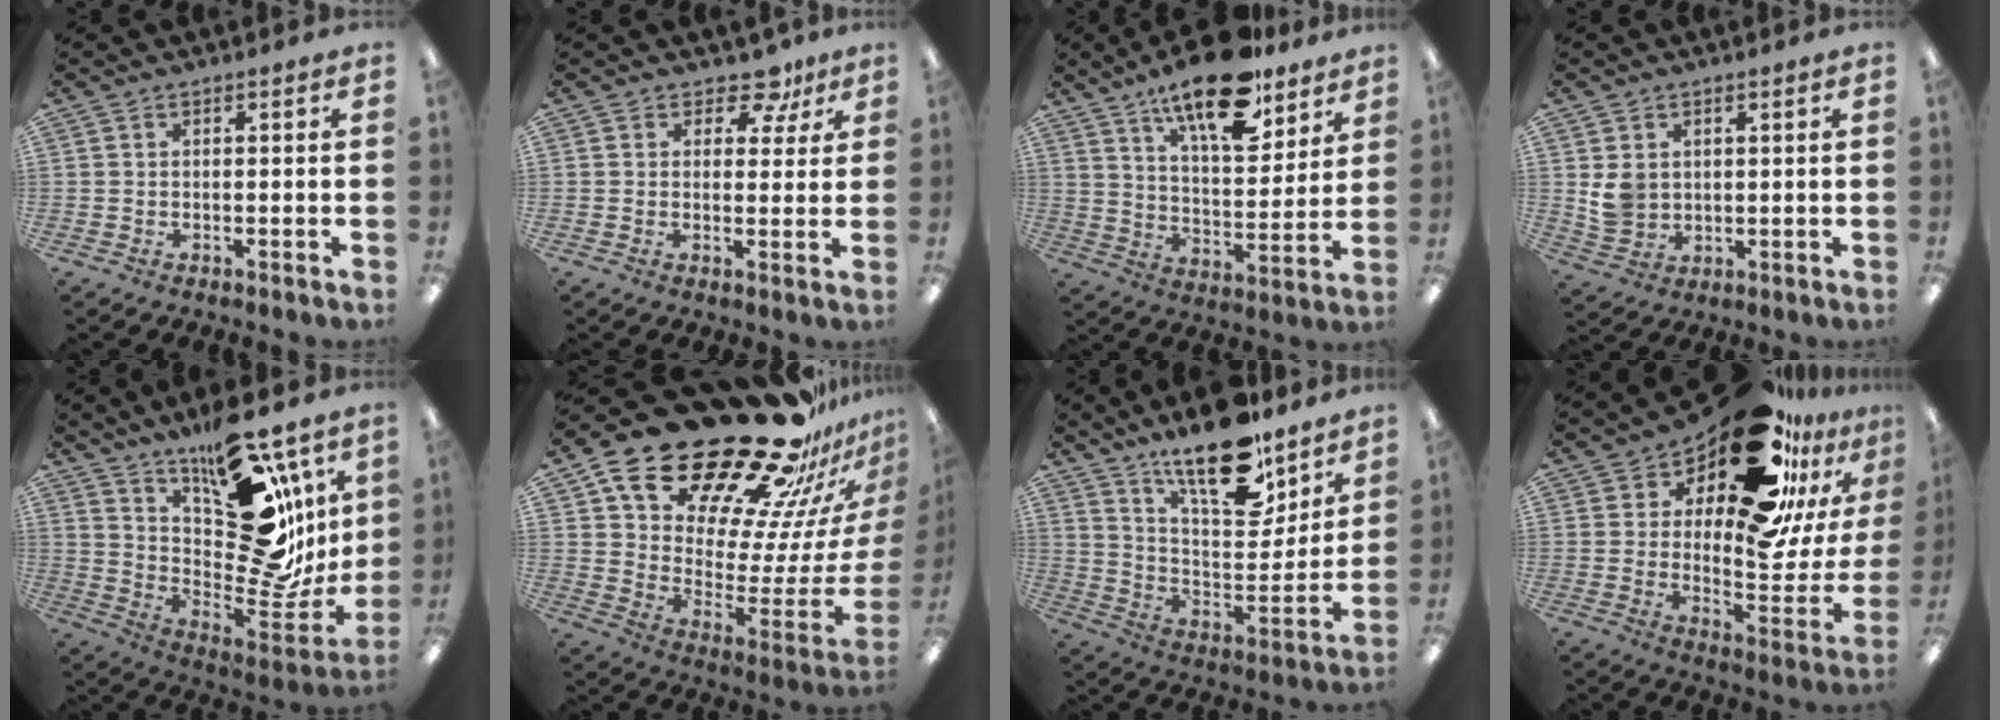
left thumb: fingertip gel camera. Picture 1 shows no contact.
{"total": 7.2, "force": [4.8, 4.1, 3.5], "torque": [-0.043, -0.021, 0.082]}
{"total": 18.0, "force": [13.4, 6.3, 10.3], "torque": [-0.164, -0.078, 0.224]}
{"total": 5.7, "force": [1.8, 5.0, 2.1], "torque": [-0.031, 0.004, 0.038]}
{"total": 23.3, "force": [10.7, 11.1, 17.5], "torque": [-0.224, -0.094, 0.191]}
{"total": 31.0, "force": [24.6, 11.0, 15.3], "torque": [-0.217, -0.198, 0.442]}
{"total": 19.8, "force": [15.4, 6.9, 10.3], "torque": [-0.164, -0.106, 0.263]}
{"total": 20.3, "force": [14.9, 8.3, 11.0], "torque": [-0.137, -0.129, 0.245]}